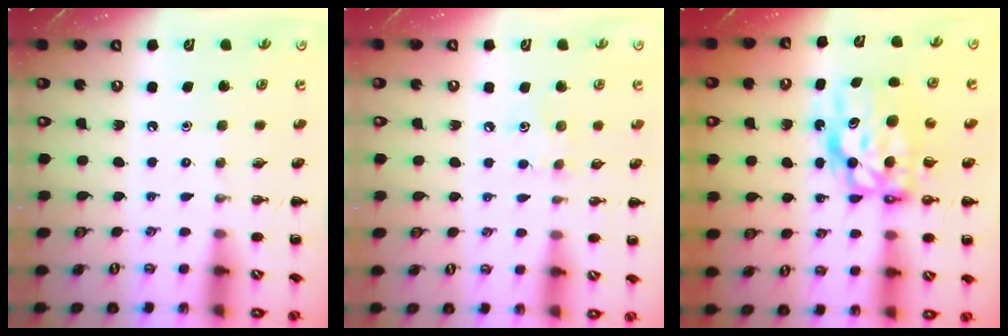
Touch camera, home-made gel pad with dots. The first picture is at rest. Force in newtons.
{"total": 5.0, "press": 4.8, "slide": 1.2}
{"total": 8.9, "press": 8.6, "slide": 2.3}